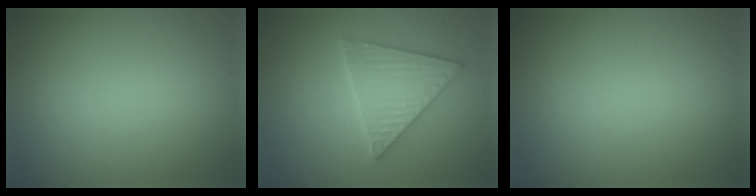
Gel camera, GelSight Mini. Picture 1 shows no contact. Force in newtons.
{"total": 4.0, "press": 3.8, "slide": 1.4}
{"total": 0.0}